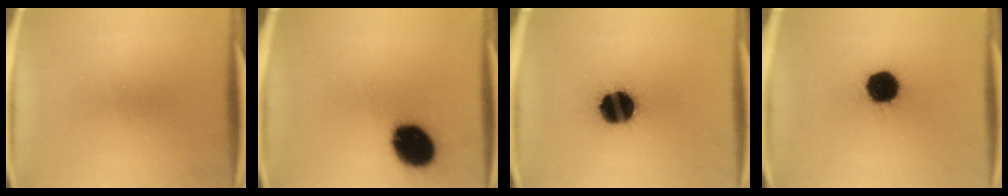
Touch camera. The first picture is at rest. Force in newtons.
{"total": 15.0}
{"total": 16.3}
{"total": 15.1}